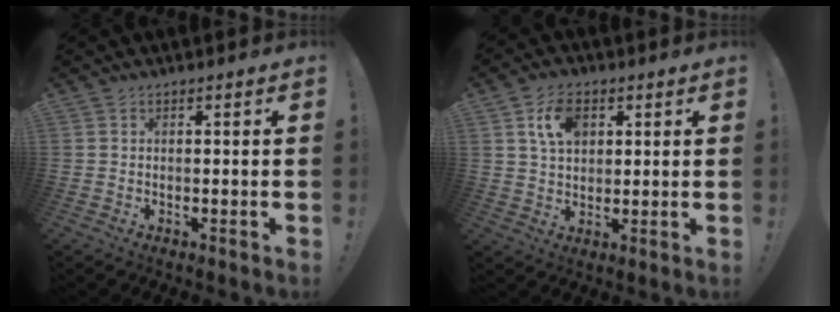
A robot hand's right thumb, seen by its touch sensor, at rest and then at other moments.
{"total": 9.5, "force": [3.7, 6.9, 5.4], "torque": [-0.084, 0.001, 0.069]}